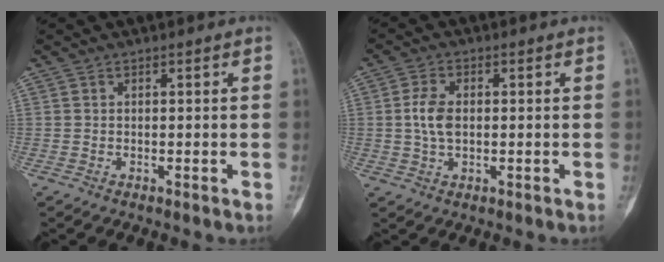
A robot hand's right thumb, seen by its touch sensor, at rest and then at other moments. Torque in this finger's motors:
{"motor_torque": [1.09, 0.81, 0.59, -0.69, 0.19]}